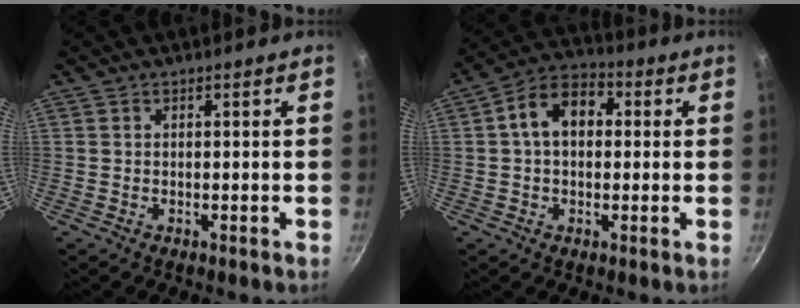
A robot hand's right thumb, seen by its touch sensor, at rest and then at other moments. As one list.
[{"total": 10.0, "force": [1.5, 7.1, 6.9], "torque": [-0.082, 0.029, 0.006]}]